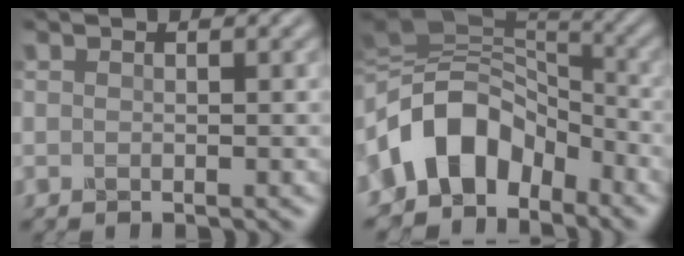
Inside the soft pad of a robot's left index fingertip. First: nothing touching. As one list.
[{"total": 8.8, "force": [-3.2, 6.3, 5.3], "torque": [-0.090, 0.025, -0.075]}]